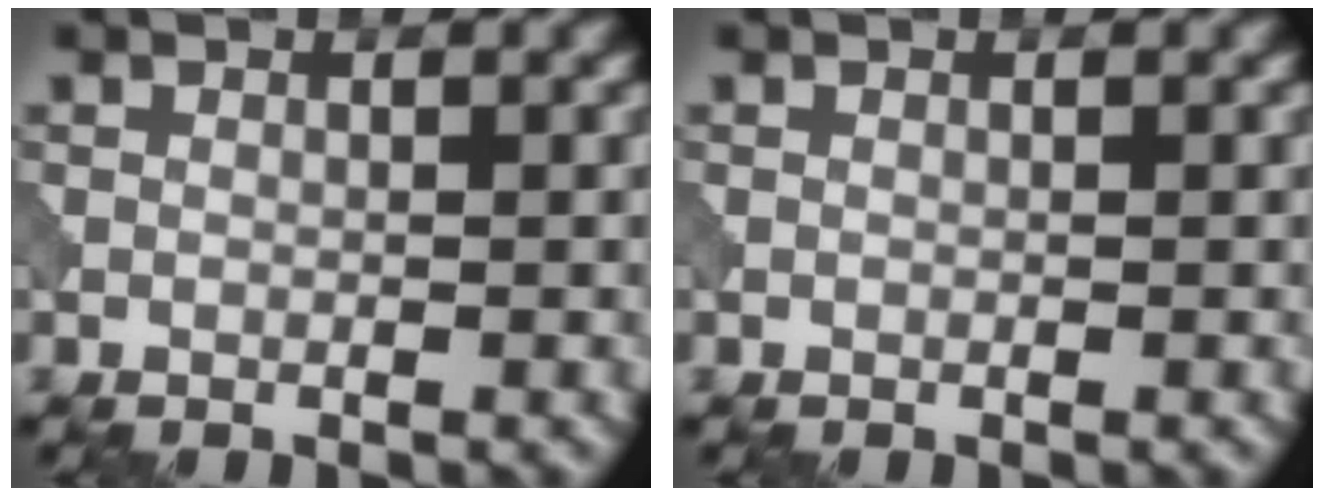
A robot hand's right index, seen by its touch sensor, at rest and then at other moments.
{"total": 0.0}